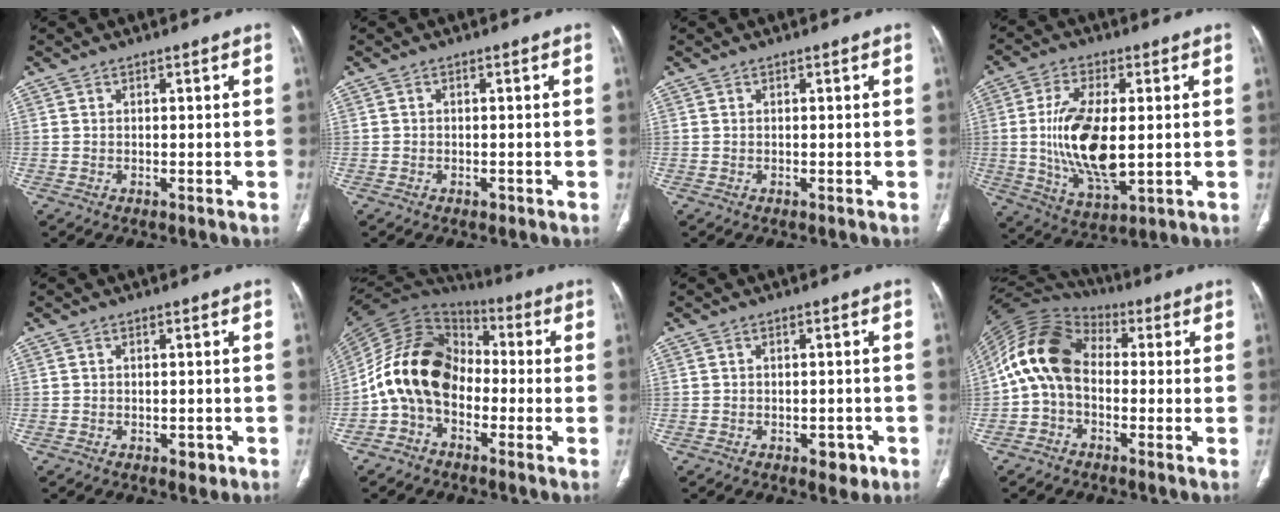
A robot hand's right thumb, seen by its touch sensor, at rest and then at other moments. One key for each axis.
{"total": 0.9, "fx": -0.5, "fy": 0.6, "fz": 0.3, "tx": -0.002, "ty": 0.002, "tz": -0.007}
{"total": 0.0}
{"total": 15.5, "fx": 0.0, "fy": 7.1, "fz": 13.8, "tx": -0.265, "ty": -0.017, "tz": 0.007}
{"total": 1.9, "fx": -0.9, "fy": 1.3, "fz": 1.0, "tx": -0.005, "ty": 0.003, "tz": -0.008}
{"total": 15.3, "fx": -3.1, "fy": 11.0, "fz": 10.2, "tx": -0.180, "ty": 0.057, "tz": -0.072}
{"total": 2.1, "fx": -1.0, "fy": 1.4, "fz": 1.2, "tx": -0.005, "ty": 0.004, "tz": -0.010}
{"total": 12.7, "fx": -0.4, "fy": 9.1, "fz": 8.9, "tx": -0.164, "ty": 0.038, "tz": -0.023}